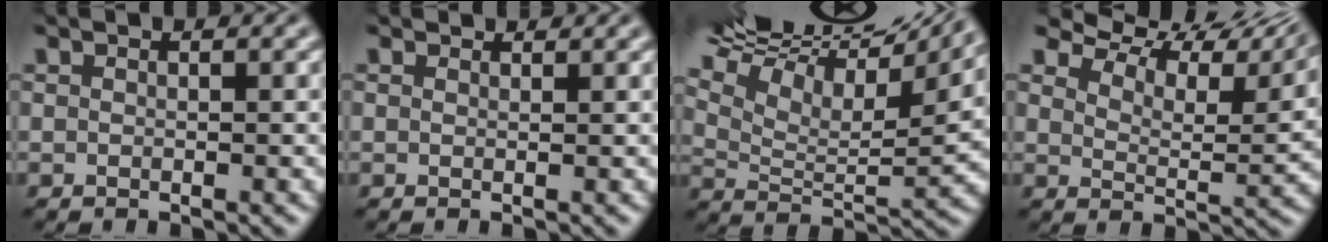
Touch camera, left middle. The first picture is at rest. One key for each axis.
{"total": 1.0, "fx": 1.0, "fy": 0.3, "fz": 0.2, "tx": -0.006, "ty": -0.005, "tz": 0.009}
{"total": 15.9, "fx": 11.3, "fy": 5.3, "fz": 9.8, "tx": -0.187, "ty": 0.064, "tz": 0.183}
{"total": 13.6, "fx": 12.0, "fy": 3.4, "fz": 5.5, "tx": -0.112, "ty": 0.015, "tz": 0.151}